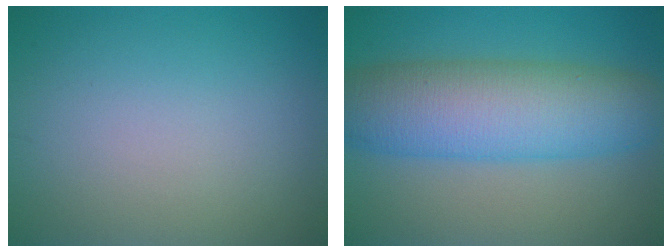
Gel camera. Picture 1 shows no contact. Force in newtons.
{"total": 9.6, "press": 9.6, "slide": 0.4}